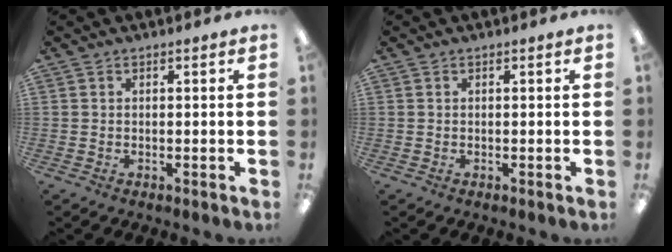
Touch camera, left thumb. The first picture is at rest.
{"total": 0.0}